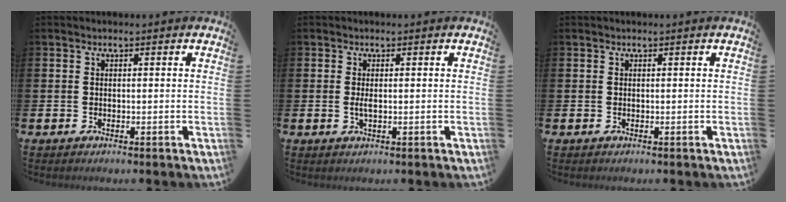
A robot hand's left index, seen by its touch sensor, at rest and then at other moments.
{"total": 1.3, "force": [0.0, 0.4, 1.2], "torque": [-0.021, 0.000, -0.002]}
{"total": 0.0}